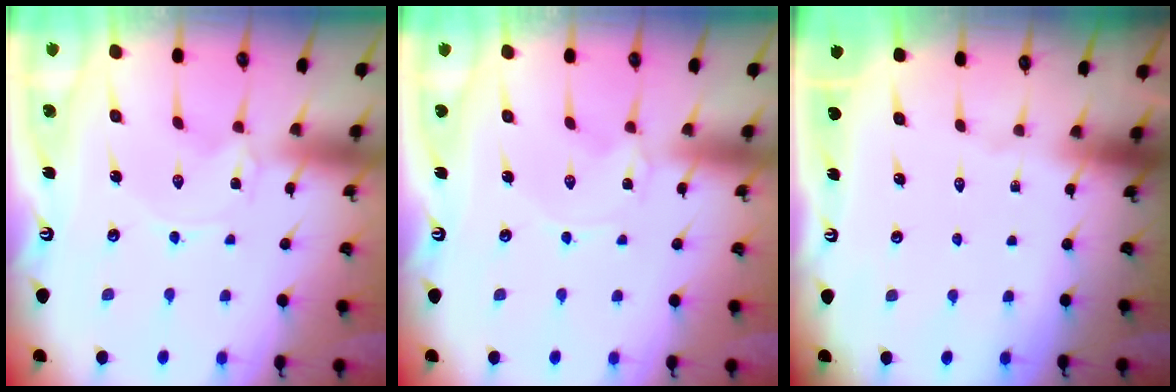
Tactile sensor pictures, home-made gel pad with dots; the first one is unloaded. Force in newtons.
{"total": 1.2, "press": 1.2, "slide": 0.3}
{"total": 0.0}